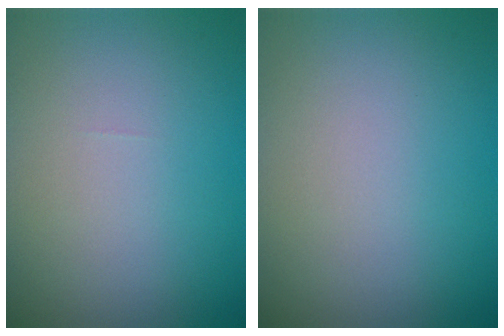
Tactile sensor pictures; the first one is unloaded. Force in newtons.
{"total": 0.0}